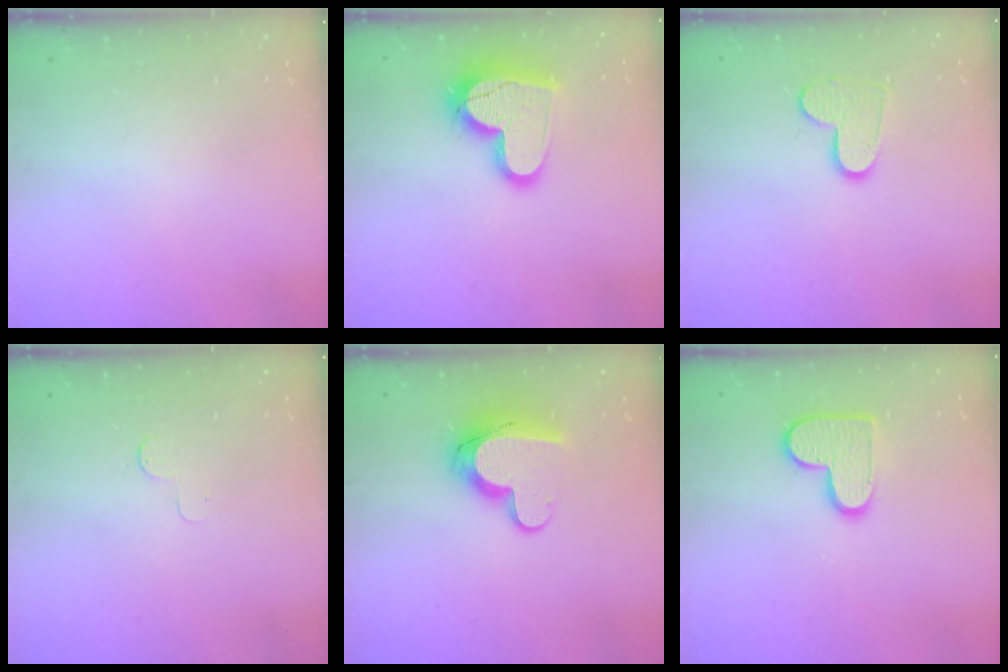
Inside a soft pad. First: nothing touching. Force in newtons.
{"total": 18.6, "press": 18.5, "slide": 1.5}
{"total": 9.9, "press": 9.8, "slide": 0.7}
{"total": 2.6, "press": 2.6, "slide": 0.3}
{"total": 12.4, "press": 12.4, "slide": 0.6}
{"total": 11.9, "press": 11.9, "slide": 0.6}